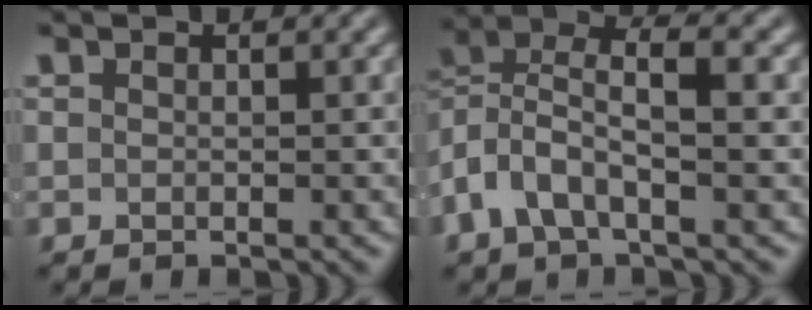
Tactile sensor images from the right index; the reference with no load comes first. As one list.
[{"total": 7.4, "force": [1.3, 5.0, 5.3], "torque": [-0.122, -0.006, 0.017]}]